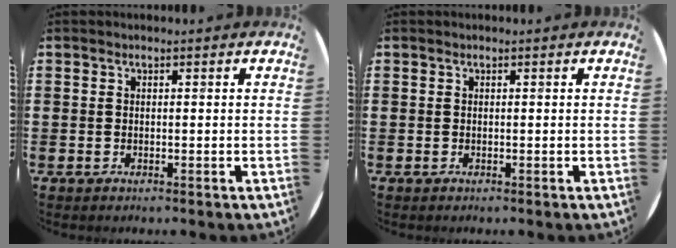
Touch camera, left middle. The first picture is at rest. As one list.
[{"total": 0.0}]